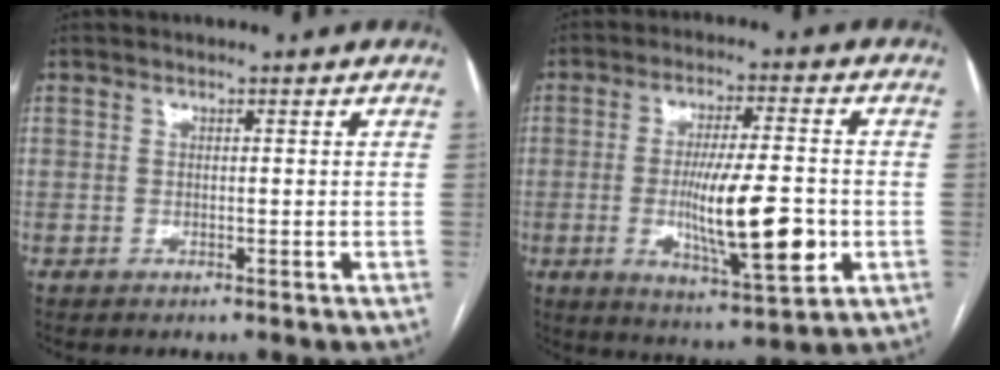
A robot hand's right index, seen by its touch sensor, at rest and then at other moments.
{"total": 13.9, "force": [-2.4, 2.4, 13.5], "torque": [-0.231, -0.015, -0.035]}